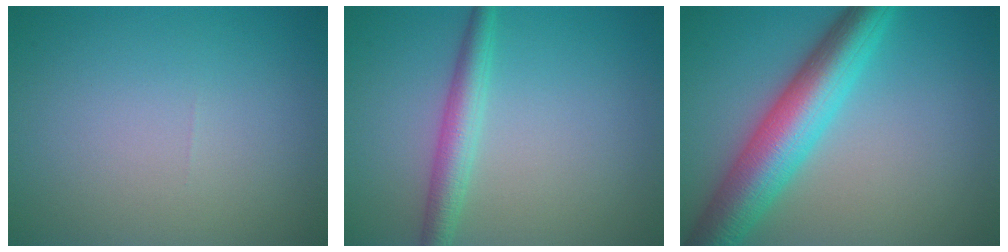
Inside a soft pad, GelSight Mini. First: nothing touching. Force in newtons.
{"total": 3.0, "press": 3.0, "slide": 0.1}
{"total": 8.2, "press": 8.2, "slide": 0.2}